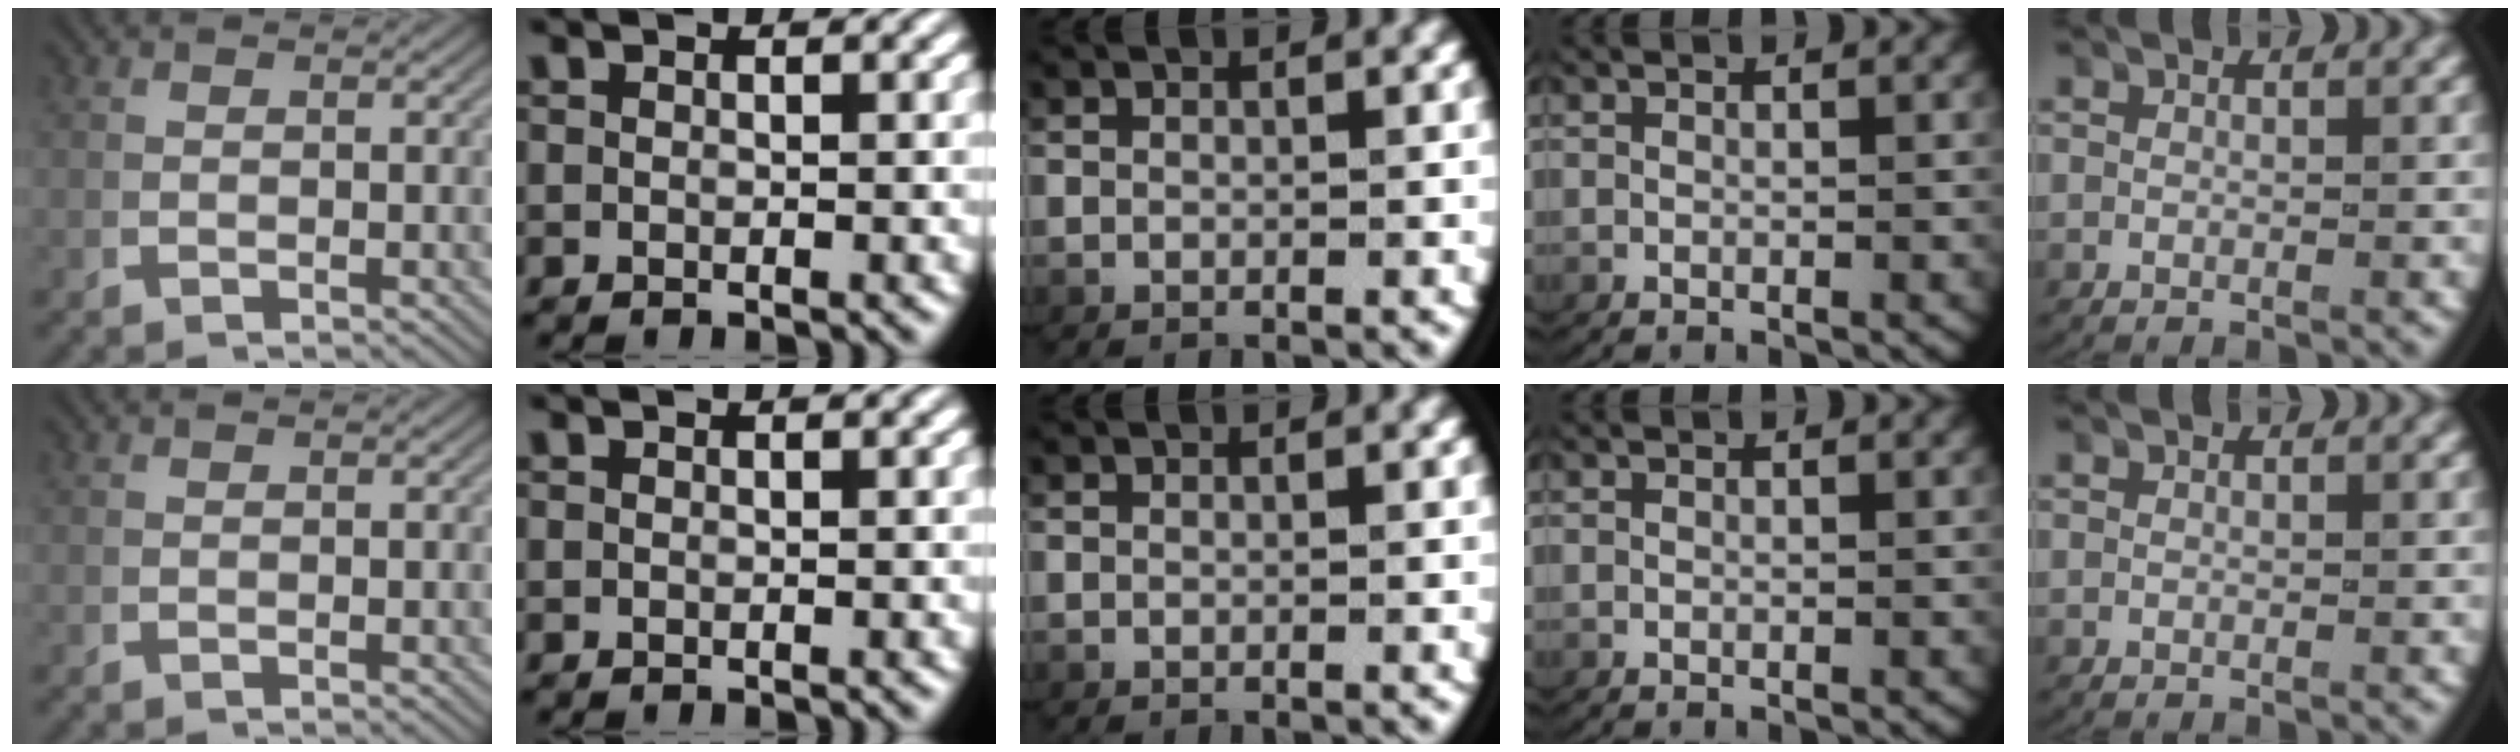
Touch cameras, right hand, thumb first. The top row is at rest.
{}